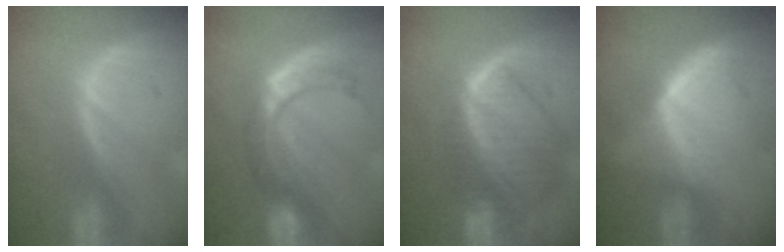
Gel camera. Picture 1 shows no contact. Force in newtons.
{"total": 8.2, "press": 7.2, "slide": 3.8}
{"total": 10.1, "press": 8.8, "slide": 5.1}
{"total": 5.8, "press": 5.6, "slide": 1.8}